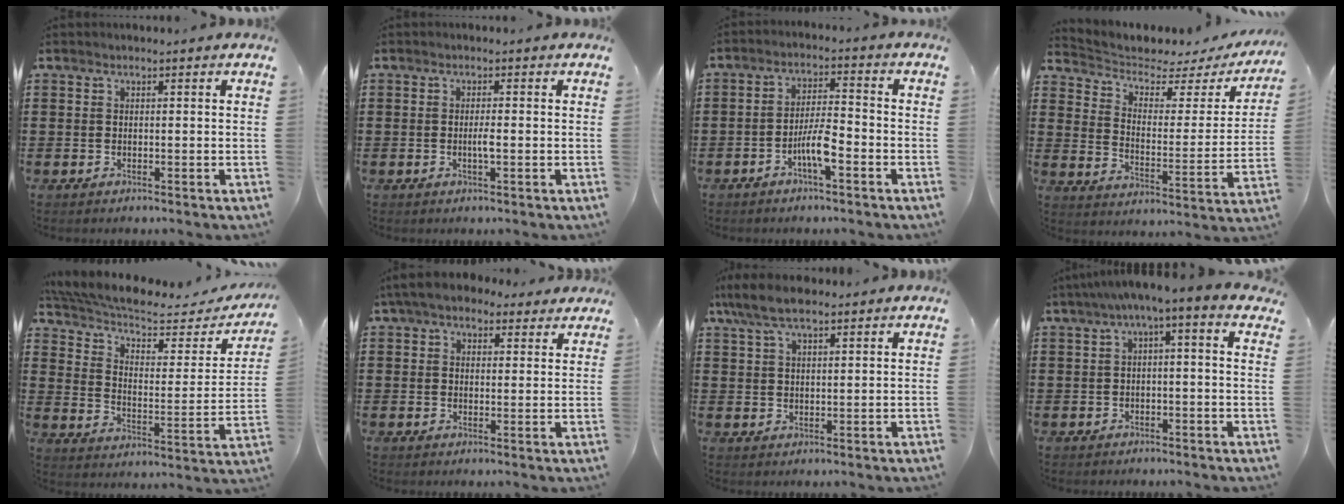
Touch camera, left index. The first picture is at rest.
{"total": 2.1, "force": [-0.4, 0.3, 2.0], "torque": [-0.038, -0.001, -0.009]}
{"total": 5.5, "force": [-2.9, 1.1, 4.6], "torque": [-0.089, 0.005, -0.055]}
{"total": 3.5, "force": [2.4, 1.8, 1.7], "torque": [-0.052, -0.020, 0.034]}
{"total": 6.6, "force": [5.4, 1.8, 3.3], "torque": [-0.091, -0.035, 0.090]}
{"total": 5.2, "force": [4.2, 2.1, 2.3], "torque": [-0.059, 0.001, 0.079]}
{"total": 6.3, "force": [4.4, 2.0, 4.0], "torque": [-0.087, 0.001, 0.083]}
{"total": 2.9, "force": [-1.1, 0.1, 2.6], "torque": [-0.049, -0.001, -0.027]}